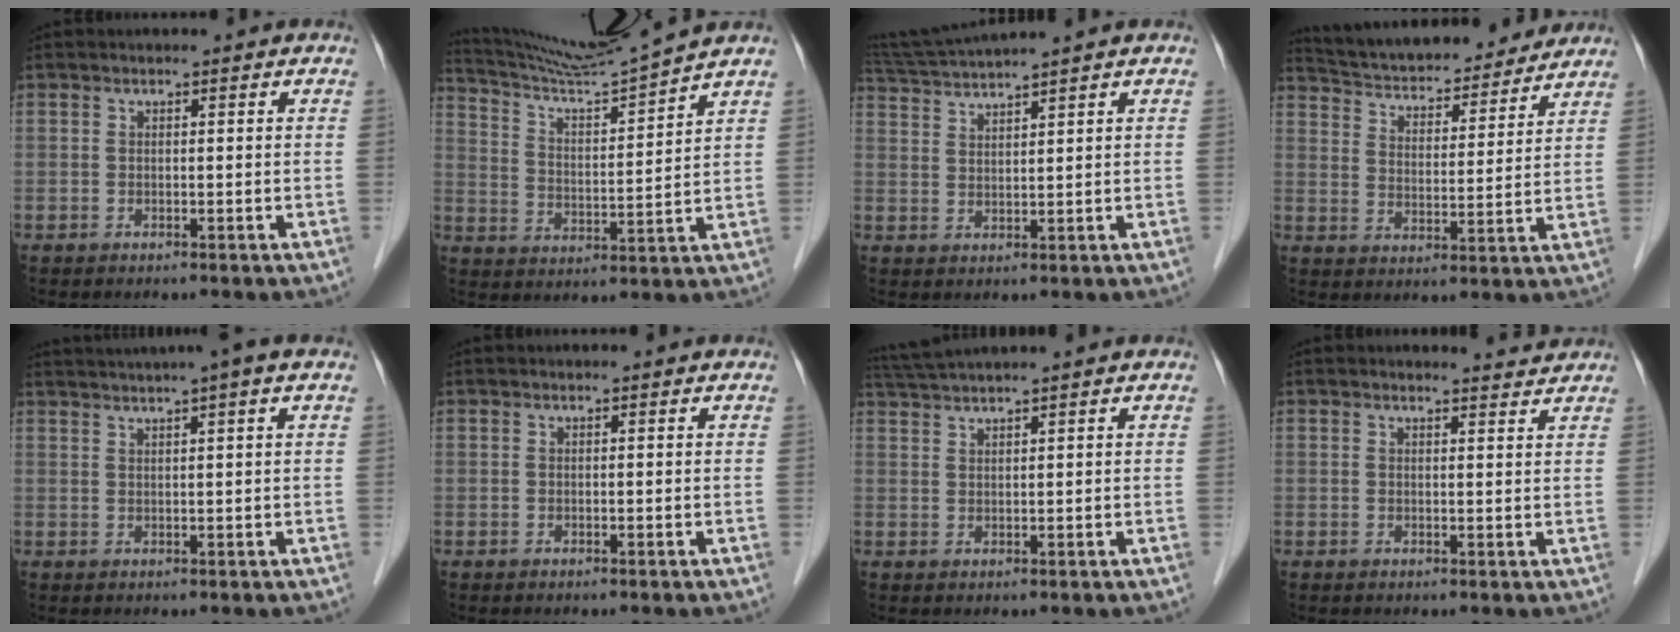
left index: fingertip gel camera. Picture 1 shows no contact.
{"total": 11.8, "force": [11.1, -2.8, 2.9], "torque": [-0.064, -0.020, 0.199]}
{"total": 6.7, "force": [6.0, -1.5, 2.6], "torque": [-0.054, 0.016, 0.114]}
{"total": 19.2, "force": [17.8, 4.1, 6.1], "torque": [-0.101, 0.016, 0.262]}
{"total": 7.9, "force": [5.9, -0.8, 5.2], "torque": [-0.084, 0.032, 0.081]}
{"total": 0.0}
{"total": 4.5, "force": [4.0, -1.2, 1.7], "torque": [-0.035, 0.022, 0.081]}
{"total": 2.5, "force": [2.5, 0.0, -0.1], "torque": [-0.006, -0.004, 0.029]}